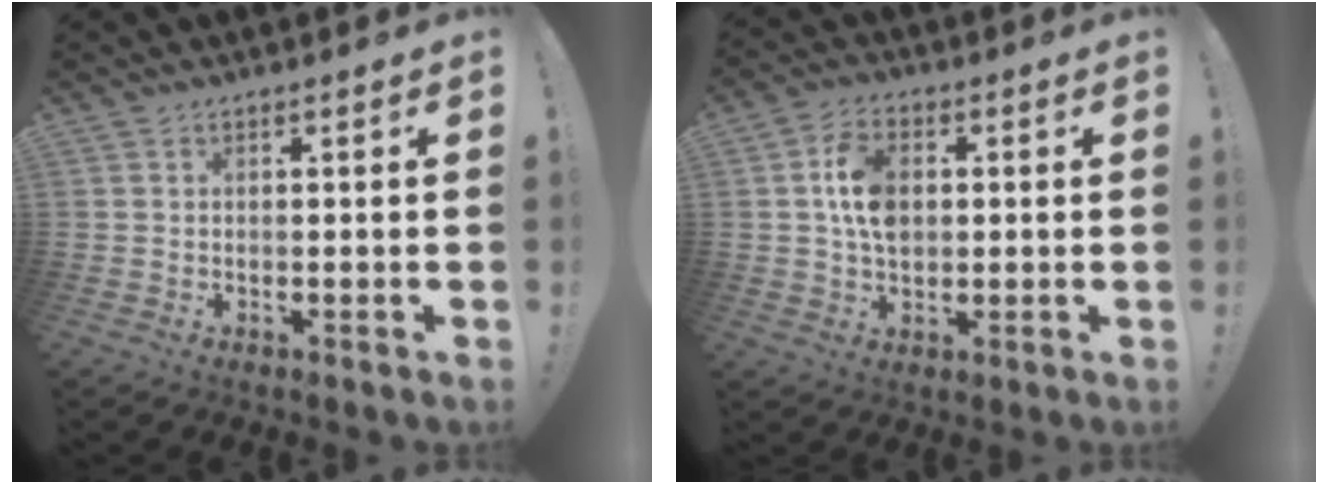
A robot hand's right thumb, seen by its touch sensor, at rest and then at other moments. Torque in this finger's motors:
{"motor_torque": [0.84, 1.86, 0.59, -0.45, 0.08]}